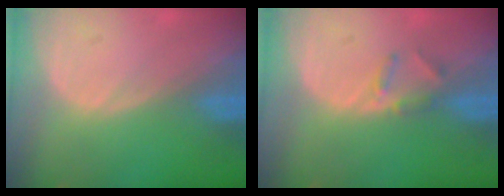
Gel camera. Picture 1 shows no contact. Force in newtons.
{"total": 2.3, "press": 2.1, "slide": 0.9}